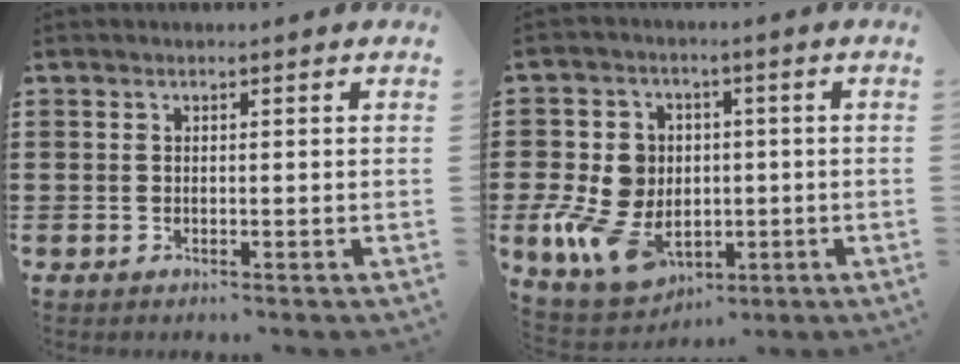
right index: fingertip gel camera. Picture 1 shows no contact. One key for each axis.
{"total": 10.5, "fx": -2.0, "fy": 8.4, "fz": 5.9, "tx": -0.176, "ty": 0.008, "tz": -0.037}